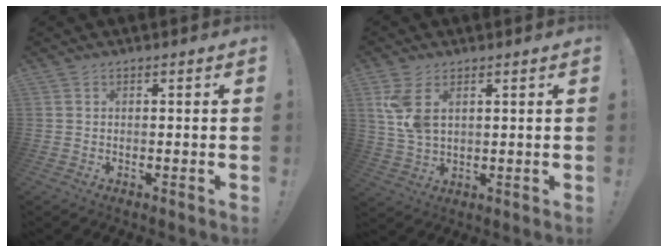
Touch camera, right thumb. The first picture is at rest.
{"total": 8.1, "force": [3.3, 4.5, 5.9], "torque": [-0.105, -0.013, 0.060]}